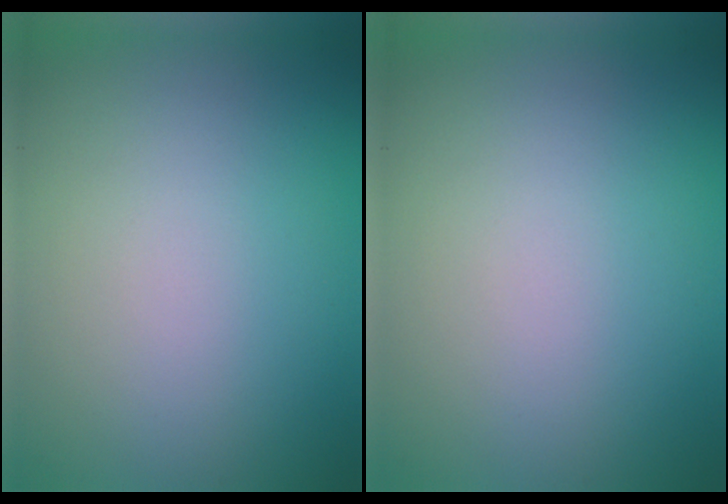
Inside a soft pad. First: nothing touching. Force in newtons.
{"total": 0.0}